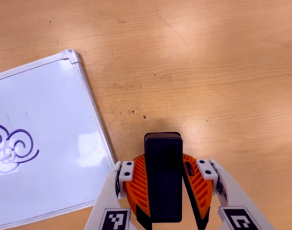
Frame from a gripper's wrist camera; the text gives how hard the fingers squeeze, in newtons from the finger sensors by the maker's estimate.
{"total": 6.6, "left": 5.2, "right": 7.9}